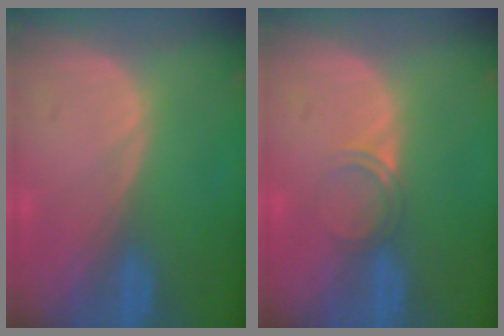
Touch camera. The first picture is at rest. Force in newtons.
{"total": 2.1, "press": 1.8, "slide": 1.1}